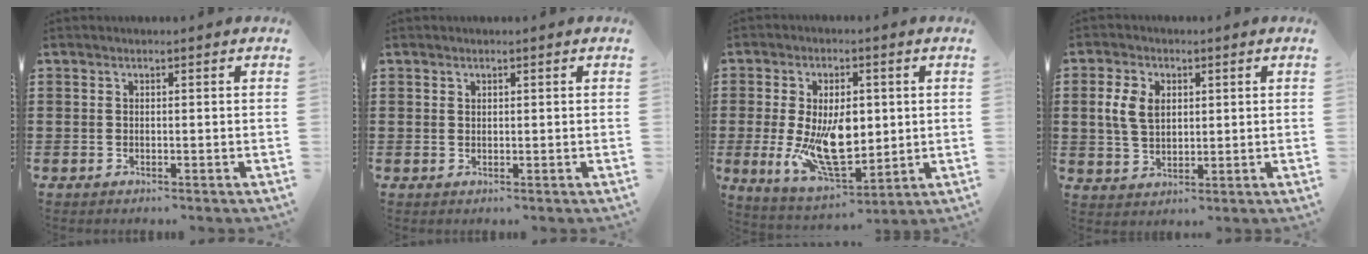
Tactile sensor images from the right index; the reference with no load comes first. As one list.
[{"total": 0.7, "force": [0.5, 0.5, 0.1], "torque": [-0.003, 0.001, 0.010]}, {"total": 12.2, "force": [-0.2, 6.4, 10.4], "torque": [-0.187, -0.012, 0.001]}, {"total": 5.6, "force": [1.2, 3.8, 3.9], "torque": [-0.103, 0.009, 0.015]}]